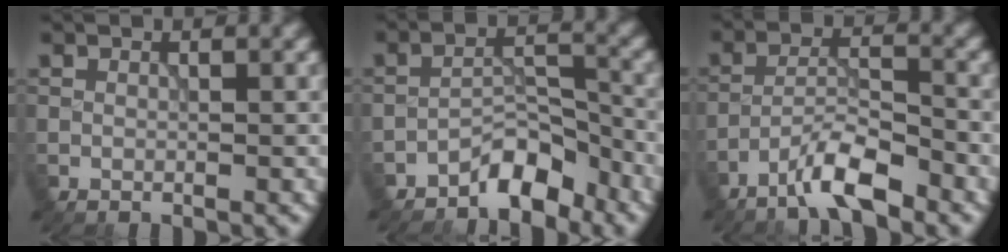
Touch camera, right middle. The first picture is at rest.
{"total": 3.9, "force": [-3.2, 1.3, 1.7], "torque": [-0.020, 0.016, -0.060]}
{"total": 4.6, "force": [-3.5, 0.7, 2.9], "torque": [-0.053, 0.006, -0.076]}